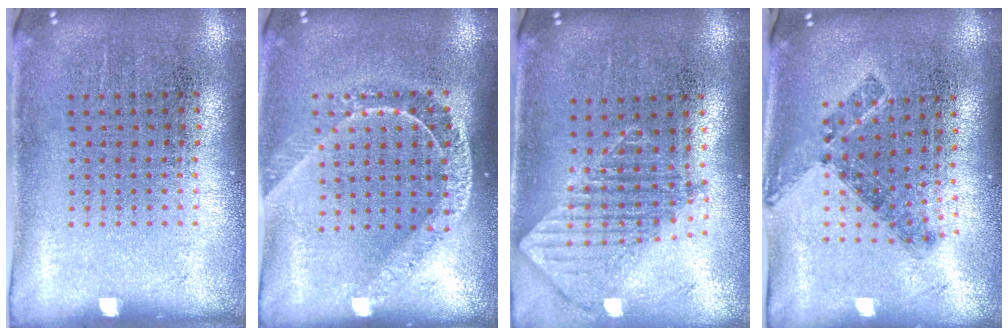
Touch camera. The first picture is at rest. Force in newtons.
{"total": 1.7, "press": 1.4, "slide": 1.0}
{"total": 1.2, "press": 1.1, "slide": 0.6}
{"total": 0.8, "press": 0.8, "slide": 0.2}